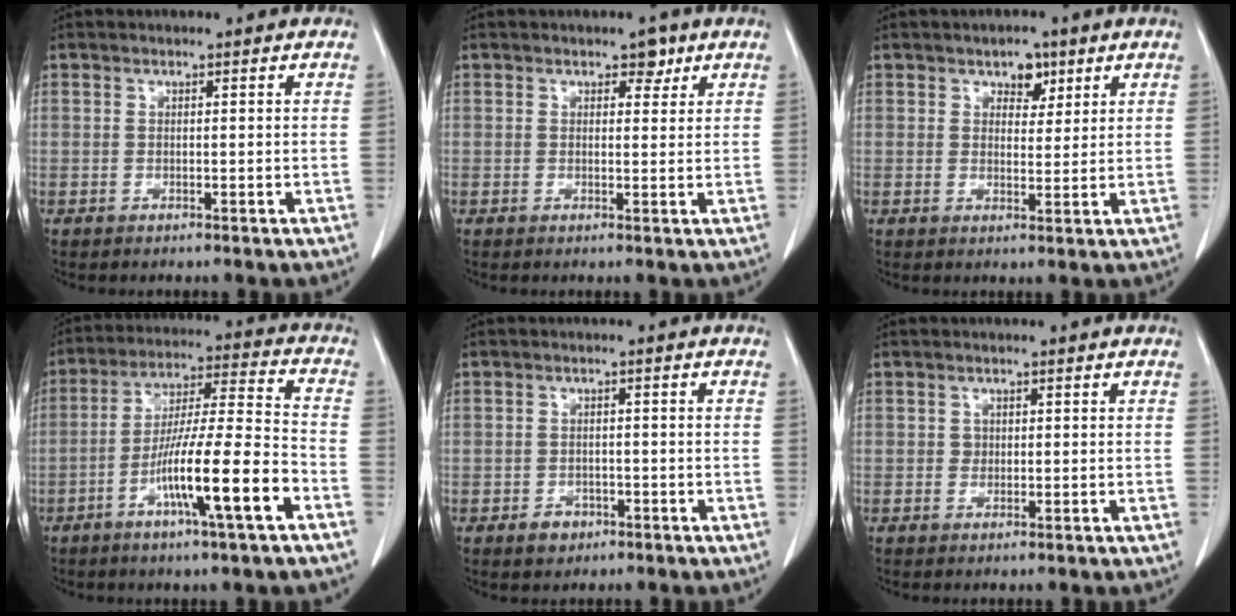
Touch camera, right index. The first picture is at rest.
{"total": 2.1, "force": [1.3, 1.3, 1.1], "torque": [-0.007, 0.001, 0.016]}
{"total": 3.5, "force": [2.0, 2.1, 1.8], "torque": [-0.020, 0.004, 0.031]}
{"total": 14.8, "force": [-6.3, 0.1, 13.4], "torque": [-0.239, -0.005, -0.111]}
{"total": 2.7, "force": [-1.6, 2.1, 0.8], "torque": [-0.008, 0.007, -0.018]}
{"total": 1.1, "force": [0.2, 1.0, 0.3], "torque": [-0.004, 0.002, 0.003]}